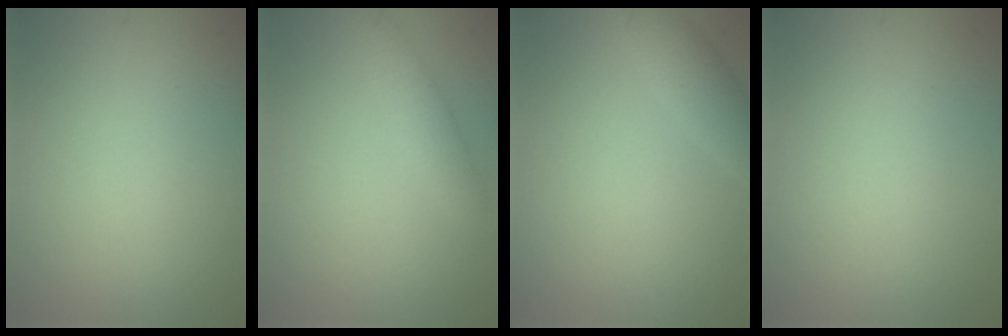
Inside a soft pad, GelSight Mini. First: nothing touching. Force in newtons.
{"total": 1.9, "press": 1.9, "slide": 0.1}
{"total": 2.4, "press": 2.4, "slide": 0.1}
{"total": 0.0}